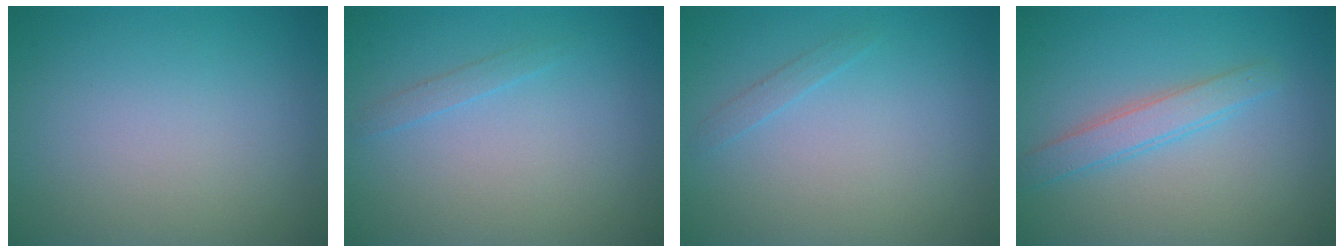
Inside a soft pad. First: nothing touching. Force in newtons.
{"total": 0.9, "press": 0.9, "slide": 0.0}
{"total": 0.7, "press": 0.7, "slide": 0.0}
{"total": 2.4, "press": 2.4, "slide": 0.1}